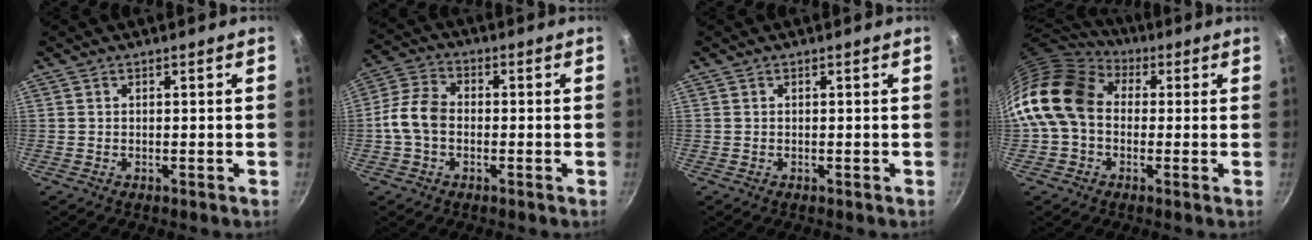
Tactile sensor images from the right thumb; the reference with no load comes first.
{"total": 7.5, "force": [-1.2, 5.3, 5.2], "torque": [-0.099, 0.028, -0.037]}
{"total": 0.0}
{"total": 15.9, "force": [1.4, 12.1, 10.3], "torque": [-0.178, 0.028, 0.006]}